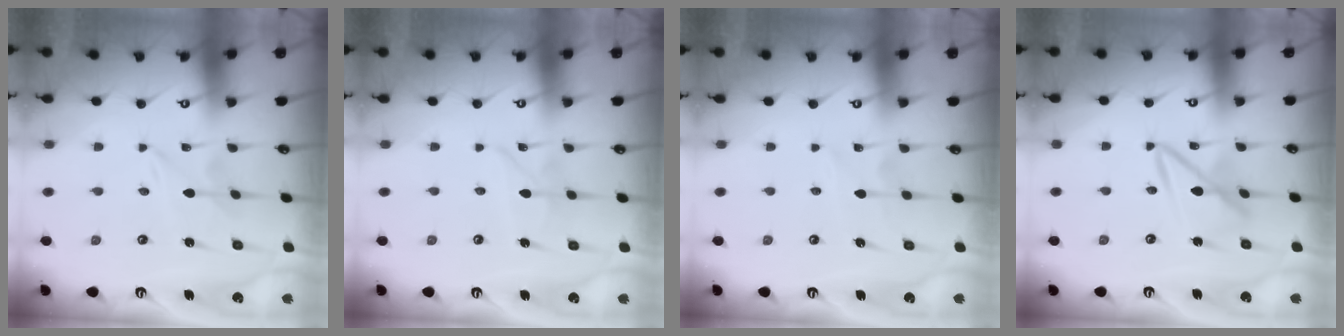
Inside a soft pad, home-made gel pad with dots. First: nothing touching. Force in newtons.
{"total": 3.1, "press": 3.1, "slide": 0.1}
{"total": 1.1, "press": 1.1, "slide": 0.1}
{"total": 8.8, "press": 8.7, "slide": 0.7}